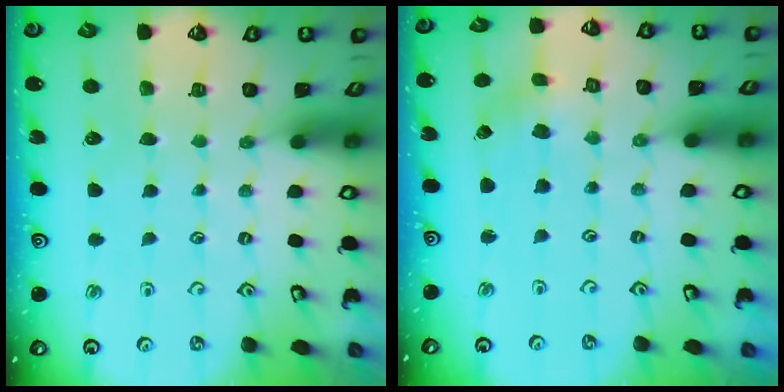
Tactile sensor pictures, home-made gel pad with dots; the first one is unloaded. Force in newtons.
{"total": 1.2, "press": 1.1, "slide": 0.2}